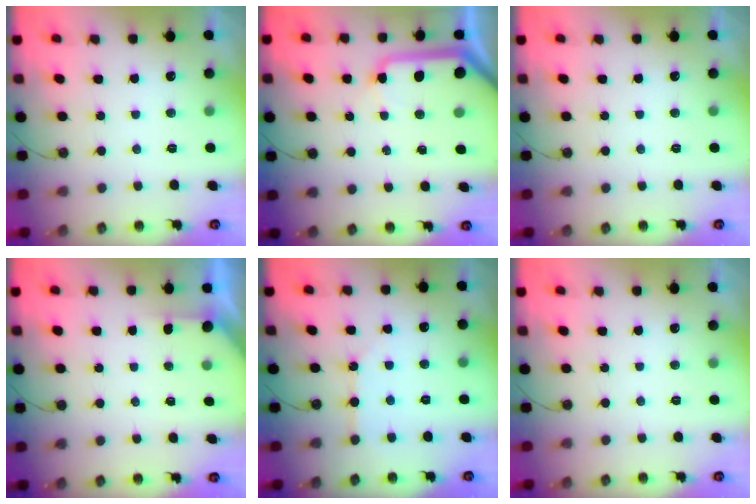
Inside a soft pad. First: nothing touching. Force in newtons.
{"total": 11.1, "press": 11.0, "slide": 1.4}
{"total": 0.0}
{"total": 2.0, "press": 2.0, "slide": 0.2}
{"total": 2.4, "press": 2.4, "slide": 0.2}
{"total": 0.0}